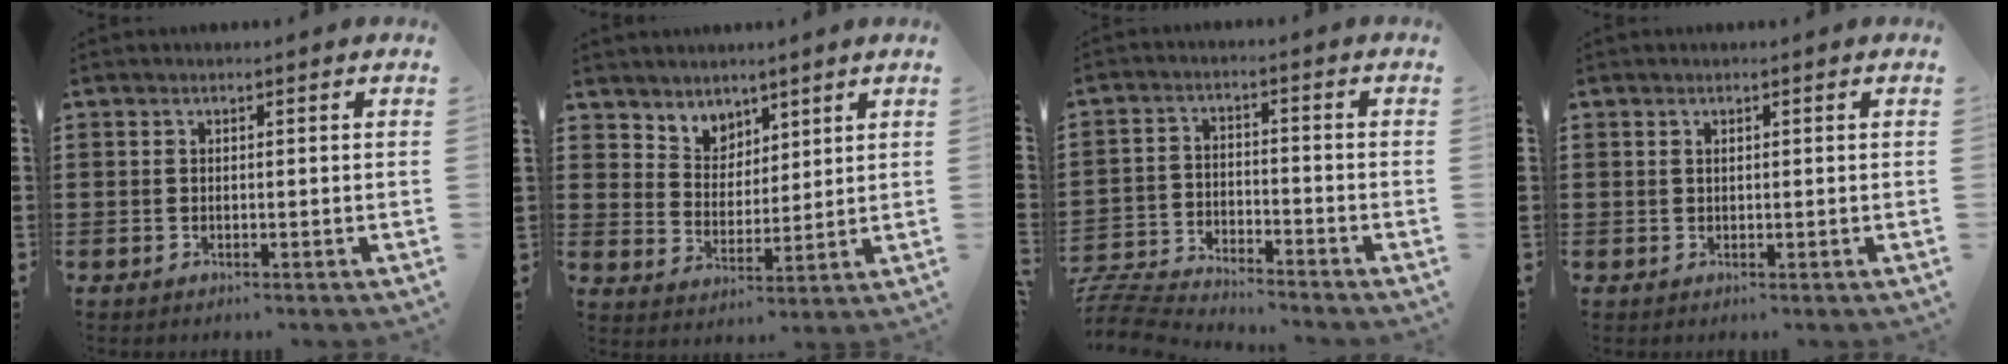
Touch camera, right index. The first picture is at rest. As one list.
[{"total": 4.7, "force": [3.7, 2.8, -0.5], "torque": [-0.014, -0.008, 0.068]}, {"total": 5.7, "force": [-5.7, 0.3, 0.3], "torque": [-0.033, -0.001, -0.121]}, {"total": 0.6, "force": [0.2, 0.3, 0.4], "torque": [-0.009, 0.001, 0.005]}]